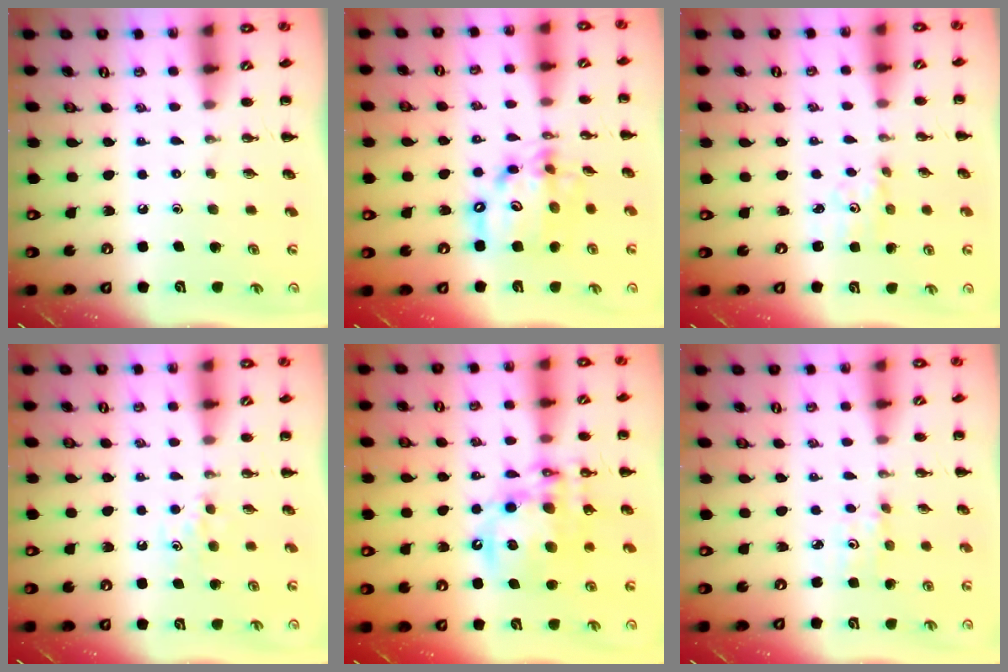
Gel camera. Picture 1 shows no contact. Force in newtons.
{"total": 14.3, "press": 13.9, "slide": 3.4}
{"total": 1.8, "press": 1.8, "slide": 0.5}
{"total": 4.4, "press": 4.2, "slide": 1.3}
{"total": 16.1, "press": 15.7, "slide": 3.6}
{"total": 2.9, "press": 2.8, "slide": 0.8}